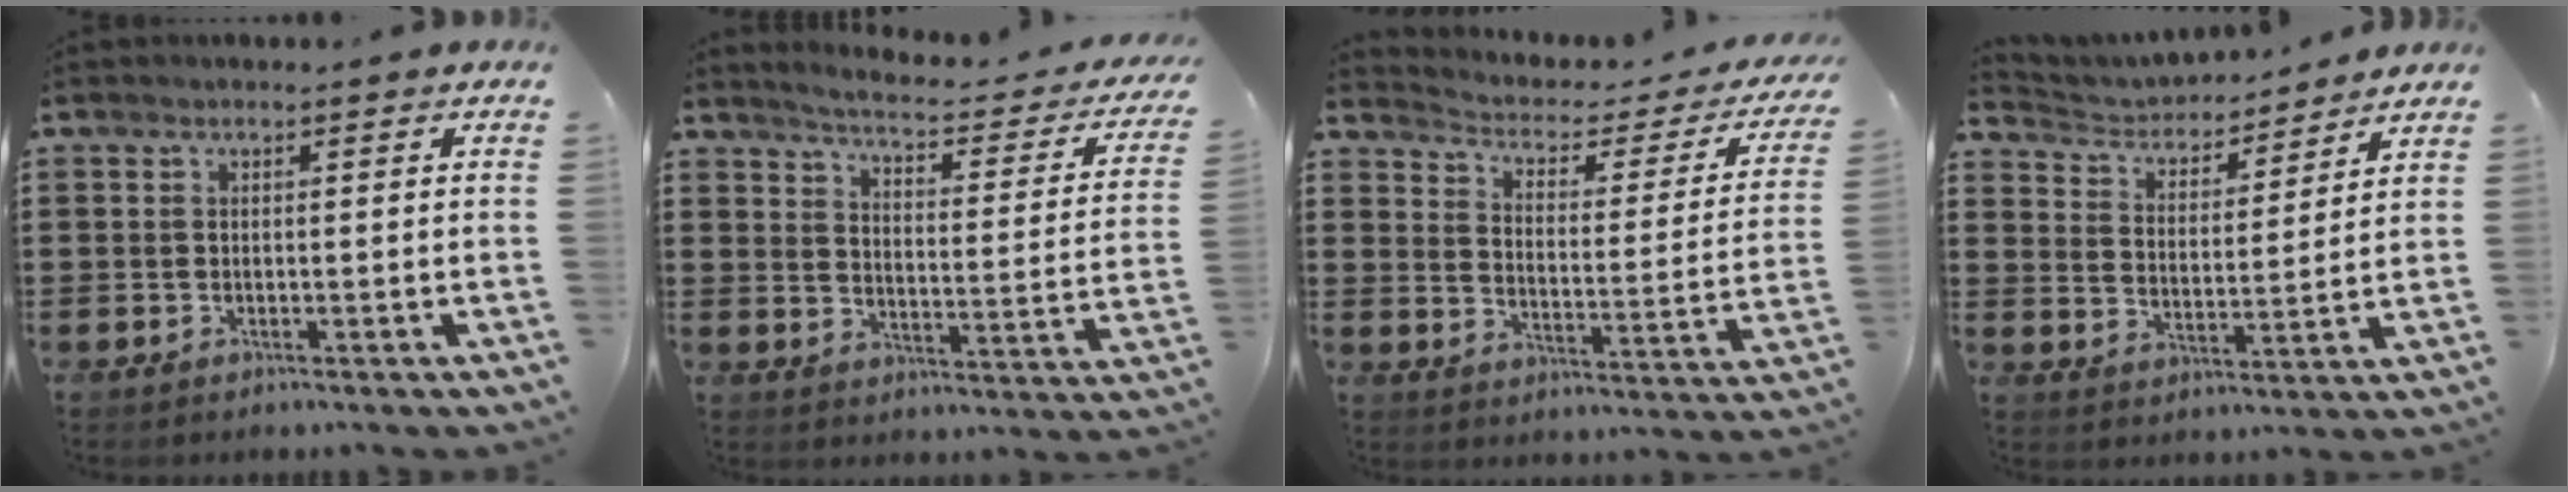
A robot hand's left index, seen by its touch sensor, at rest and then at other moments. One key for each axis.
{"total": 3.3, "fx": 3.0, "fy": -0.3, "fz": 1.4, "tx": -0.046, "ty": -0.031, "tz": 0.041}
{"total": 2.0, "fx": 1.4, "fy": 1.1, "fz": 0.9, "tx": -0.034, "ty": -0.019, "tz": 0.013}
{"total": 3.9, "fx": 3.7, "fy": 1.0, "fz": 0.1, "tx": -0.028, "ty": -0.027, "tz": 0.058}